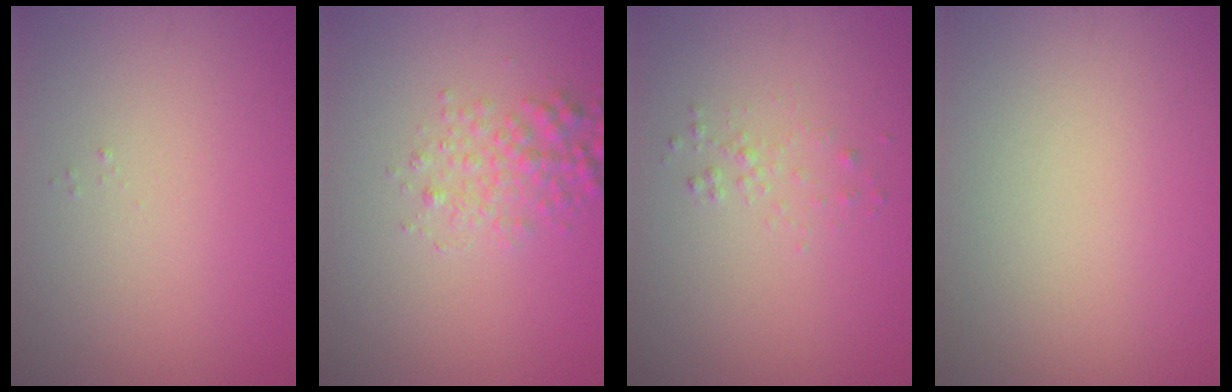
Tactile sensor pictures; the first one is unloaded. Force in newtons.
{"total": 2.5, "press": 2.5, "slide": 0.0}
{"total": 0.9, "press": 0.9, "slide": 0.0}
{"total": 0.0}